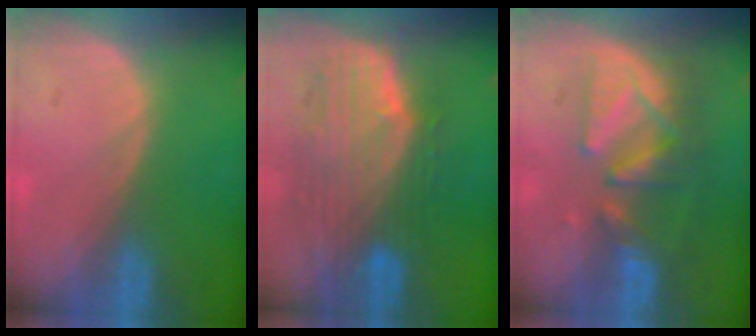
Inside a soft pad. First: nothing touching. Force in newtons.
{"total": 10.4, "press": 9.1, "slide": 5.2}
{"total": 8.6, "press": 8.3, "slide": 2.0}